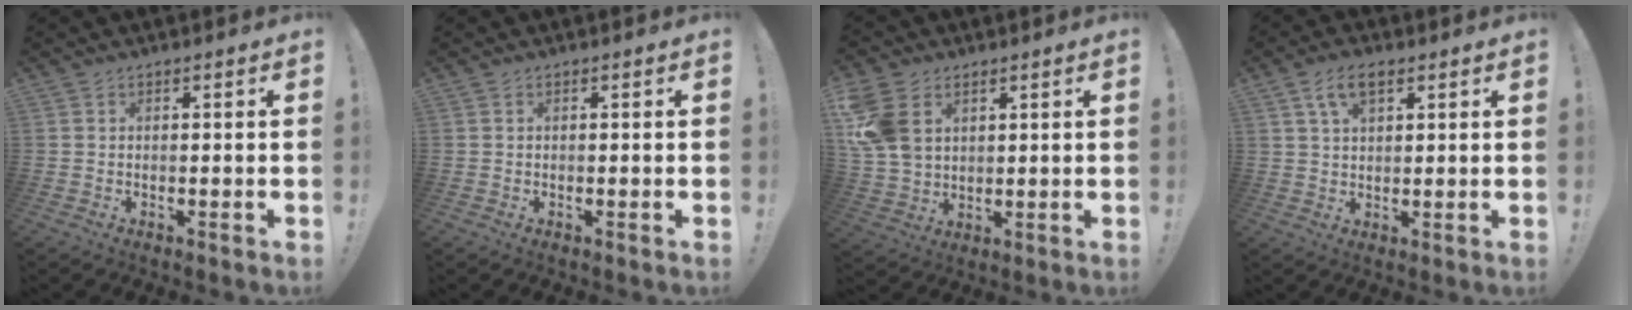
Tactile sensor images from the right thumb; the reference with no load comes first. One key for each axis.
{"total": 0.0}
{"total": 12.3, "fx": 4.3, "fy": 9.0, "fz": 7.2, "tx": -0.146, "ty": -0.006, "tz": 0.087}
{"total": 6.8, "fx": 3.4, "fy": 3.4, "fz": 4.9, "tx": -0.085, "ty": -0.001, "tz": 0.063}